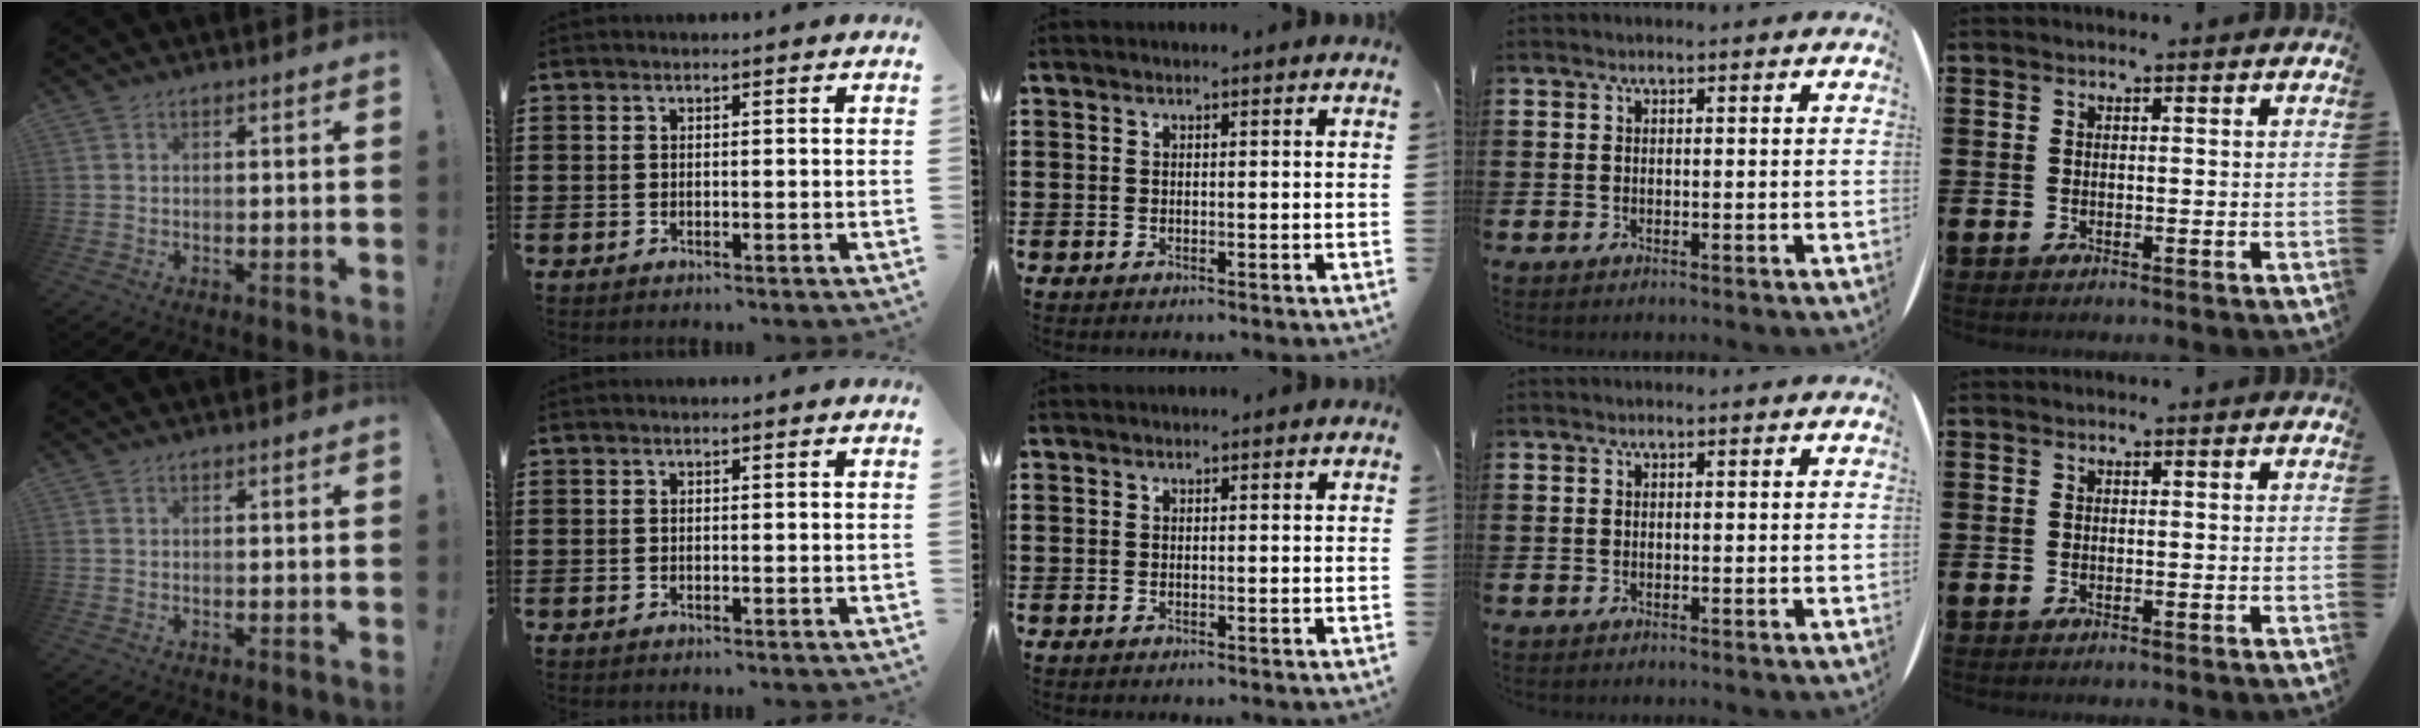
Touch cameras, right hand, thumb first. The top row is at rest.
{}